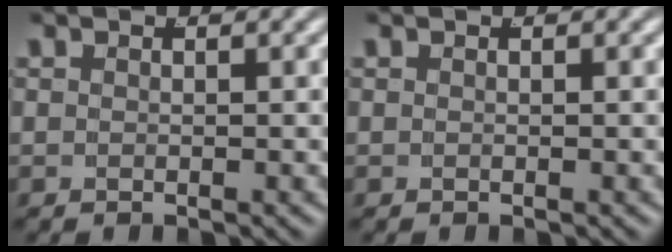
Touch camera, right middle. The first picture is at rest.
{"total": 0.0}